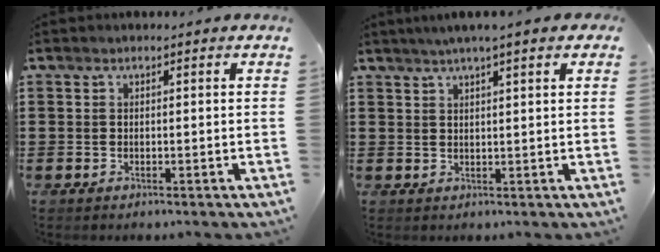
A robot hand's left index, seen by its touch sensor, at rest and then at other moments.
{"total": 2.9, "force": [2.1, 0.4, 2.0], "torque": [-0.043, 0.009, 0.037]}